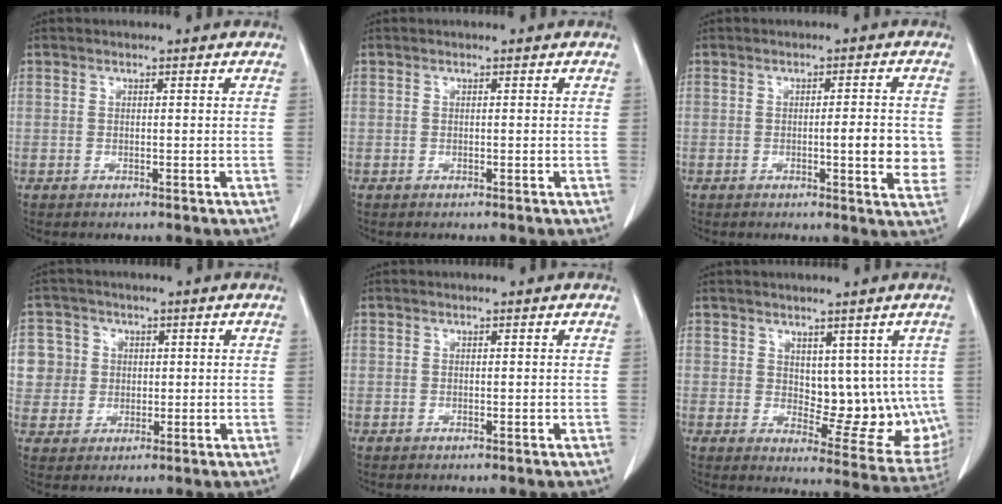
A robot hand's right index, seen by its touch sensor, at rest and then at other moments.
{"total": 0.0}
{"total": 6.1, "force": [-0.6, 1.1, 5.9], "torque": [-0.073, -0.003, -0.010]}
{"total": 6.5, "force": [1.2, 6.4, 0.4], "torque": [-0.010, 0.021, 0.029]}
{"total": 0.0}
{"total": 11.2, "force": [1.8, 6.0, 9.3], "torque": [-0.098, -0.008, 0.040]}